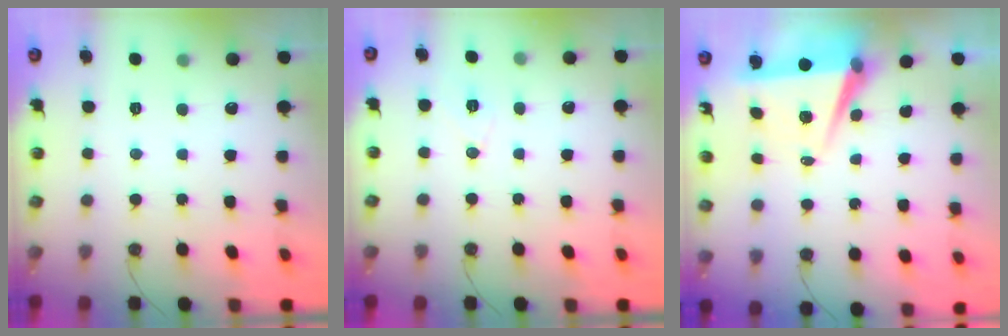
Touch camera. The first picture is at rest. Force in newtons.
{"total": 6.9, "press": 5.3, "slide": 4.5}
{"total": 6.4, "press": 4.7, "slide": 4.4}